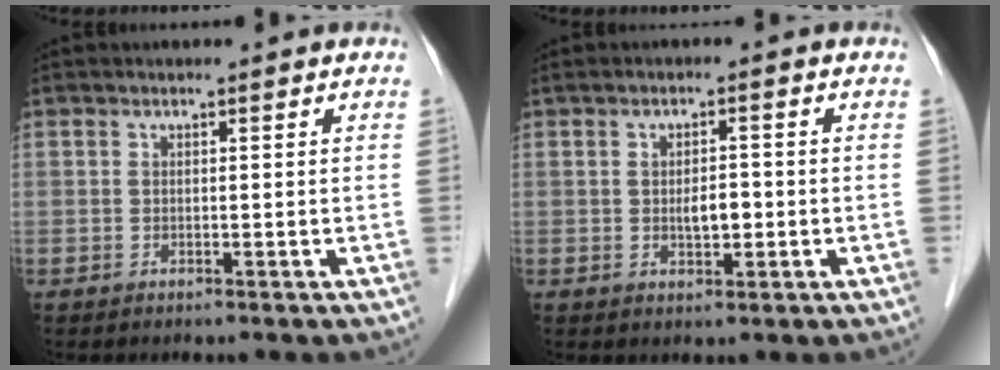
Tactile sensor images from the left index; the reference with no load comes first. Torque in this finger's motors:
{"motor_torque": [0.10, 0.07, 0.05, 0.02]}